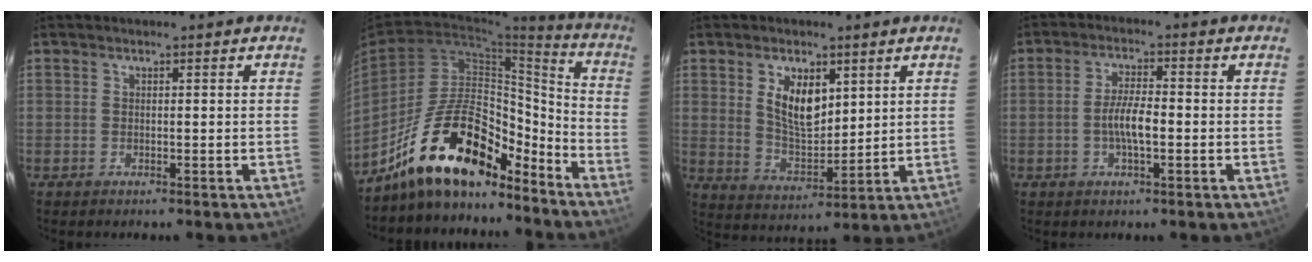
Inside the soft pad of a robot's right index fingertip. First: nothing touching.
{"total": 19.4, "force": [-14.9, 7.0, 10.3], "torque": [-0.186, 0.028, -0.244]}
{"total": 9.3, "force": [3.6, 4.8, 7.1], "torque": [-0.129, 0.001, 0.078]}
{"total": 5.4, "force": [-1.3, 1.4, 5.0], "torque": [-0.099, 0.004, -0.023]}